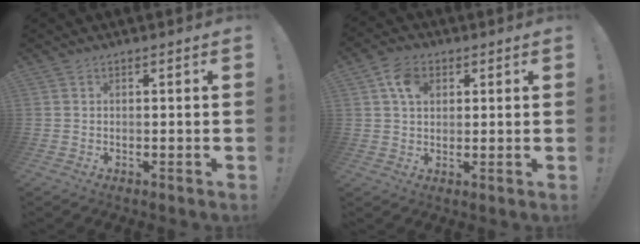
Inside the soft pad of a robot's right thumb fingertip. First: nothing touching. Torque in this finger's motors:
{"motor_torque": [0.05, 0.16, 0.70, -0.12, 0.01]}